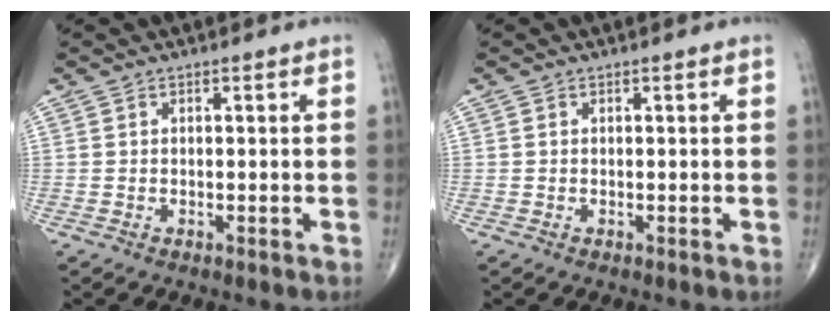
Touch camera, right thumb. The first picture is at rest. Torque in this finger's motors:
{"motor_torque": [-0.32, -0.06, -0.12, -0.11, 0.02]}